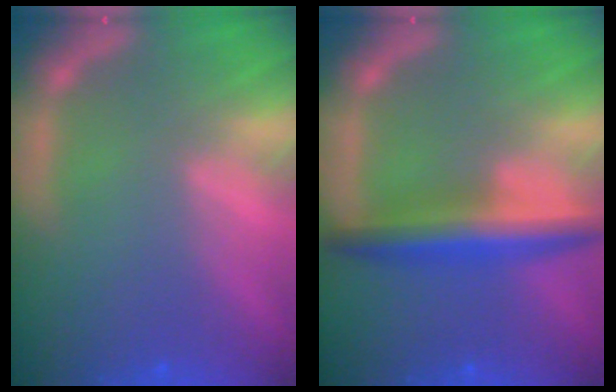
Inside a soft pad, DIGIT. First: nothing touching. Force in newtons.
{"total": 5.0}